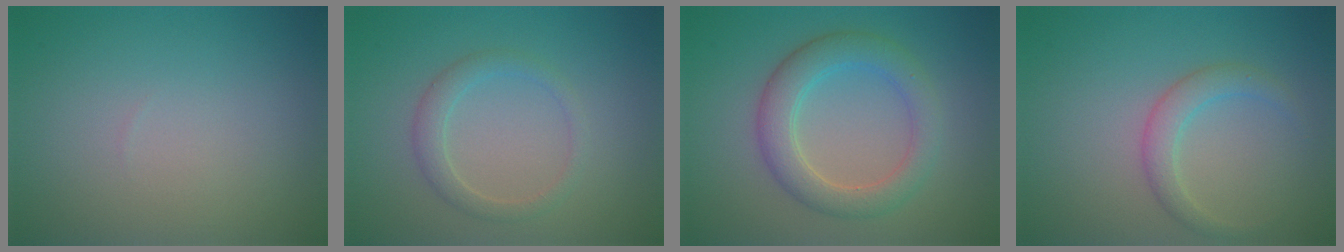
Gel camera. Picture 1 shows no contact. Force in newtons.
{"total": 2.0, "press": 2.0, "slide": 0.1}
{"total": 4.4, "press": 4.4, "slide": 0.2}
{"total": 2.3, "press": 2.3, "slide": 0.0}